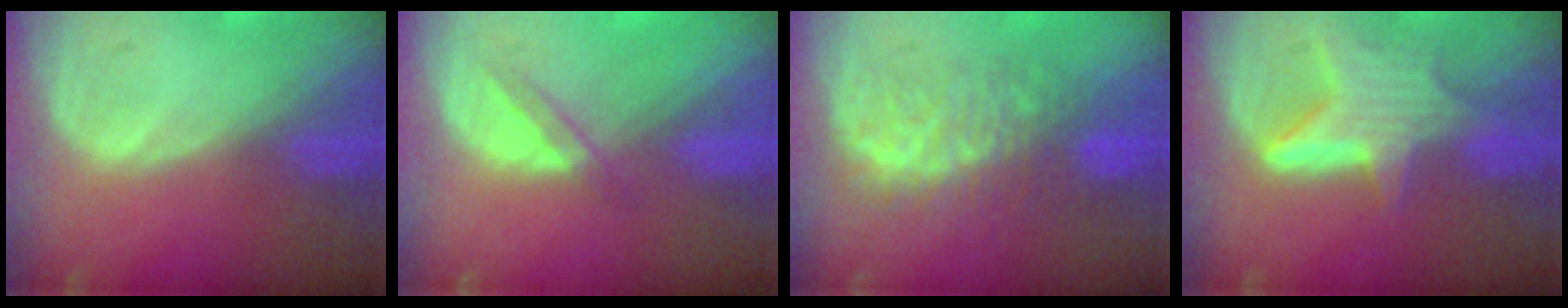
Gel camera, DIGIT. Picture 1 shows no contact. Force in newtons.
{"total": 2.4, "press": 2.2, "slide": 1.1}
{"total": 8.7, "press": 8.1, "slide": 3.1}
{"total": 6.8, "press": 6.6, "slide": 1.6}